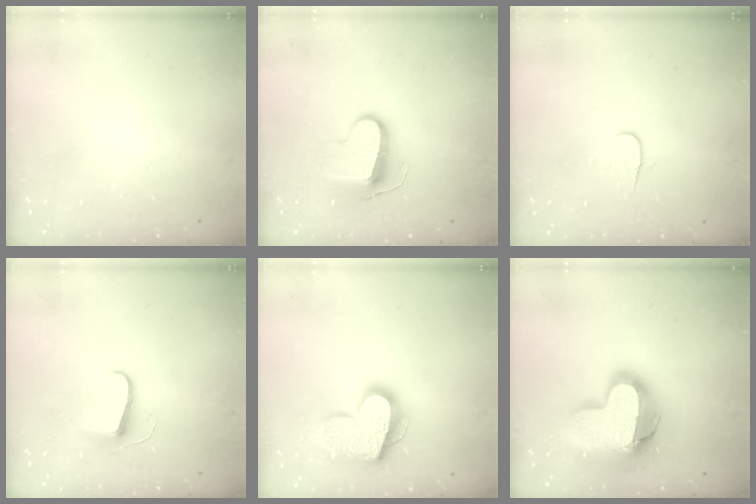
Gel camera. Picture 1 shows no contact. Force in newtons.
{"total": 9.4, "press": 9.4, "slide": 0.5}
{"total": 4.5, "press": 4.5, "slide": 0.5}
{"total": 7.1, "press": 7.1, "slide": 0.7}
{"total": 17.7, "press": 17.7, "slide": 1.5}
{"total": 18.9, "press": 18.9, "slide": 1.2}